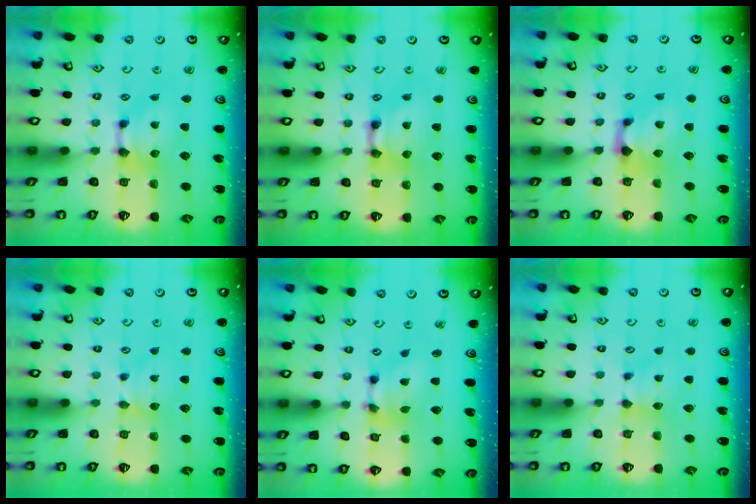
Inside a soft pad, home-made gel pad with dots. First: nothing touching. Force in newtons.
{"total": 2.0, "press": 2.0, "slide": 0.1}
{"total": 1.2, "press": 0.4, "slide": 1.1}
{"total": 1.8, "press": 1.8, "slide": 0.4}
{"total": 5.8, "press": 5.4, "slide": 2.1}
{"total": 1.8, "press": 1.6, "slide": 0.7}